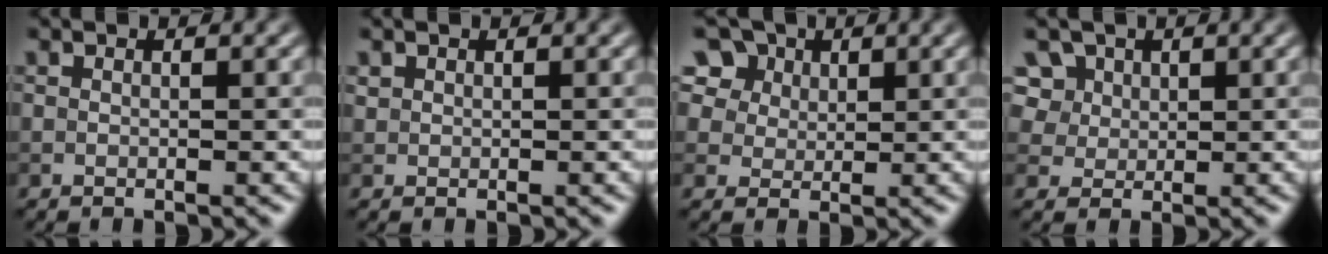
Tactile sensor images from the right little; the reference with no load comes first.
{"total": 0.6, "force": [0.4, 0.4, 0.1], "torque": [-0.001, -0.001, 0.012]}
{"total": 10.2, "force": [5.9, 7.2, 4.2], "torque": [-0.110, 0.019, 0.098]}
{"total": 7.1, "force": [3.7, 5.3, 3.0], "torque": [-0.075, 0.012, 0.059]}